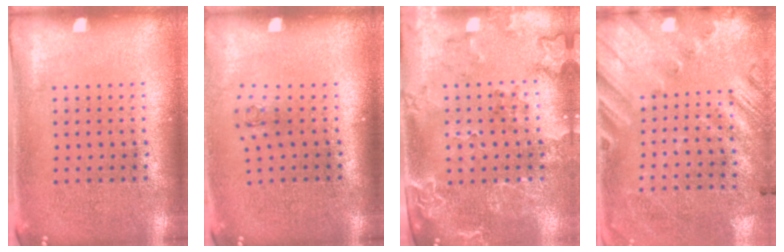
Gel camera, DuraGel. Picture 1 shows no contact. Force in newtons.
{"total": 0.6, "press": 0.3, "slide": 0.6}
{"total": 2.0, "press": 1.9, "slide": 0.7}
{"total": 2.6, "press": 1.8, "slide": 1.8}